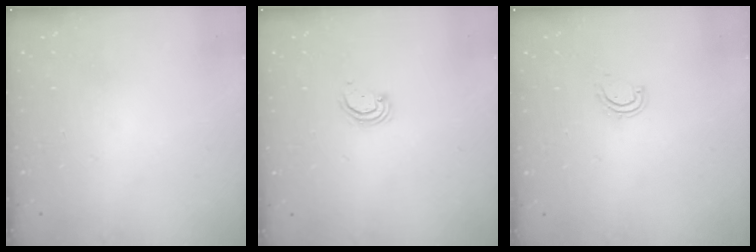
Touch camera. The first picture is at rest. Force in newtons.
{"total": 2.8, "press": 2.8, "slide": 0.2}
{"total": 4.7, "press": 4.4, "slide": 1.6}